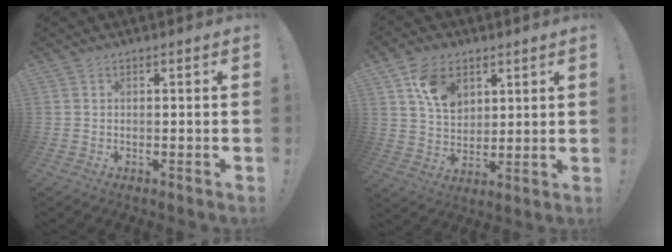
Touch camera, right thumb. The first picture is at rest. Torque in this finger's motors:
{"motor_torque": [0.55, 0.58, 0.13, 0.16, 0.04]}